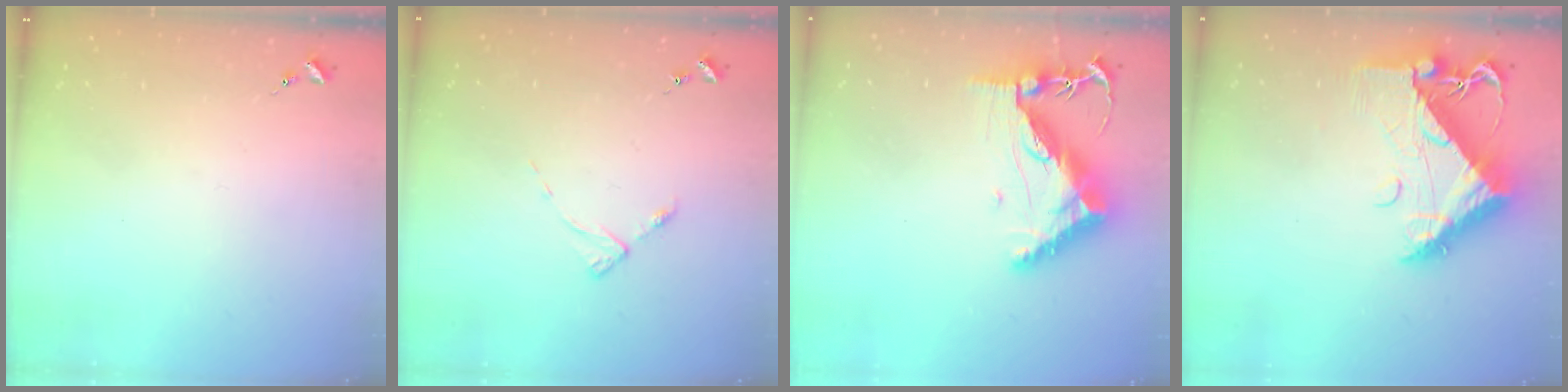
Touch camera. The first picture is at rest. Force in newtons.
{"total": 3.5, "press": 3.5, "slide": 0.6}
{"total": 12.4, "press": 12.3, "slide": 1.4}
{"total": 13.2, "press": 13.2, "slide": 1.4}